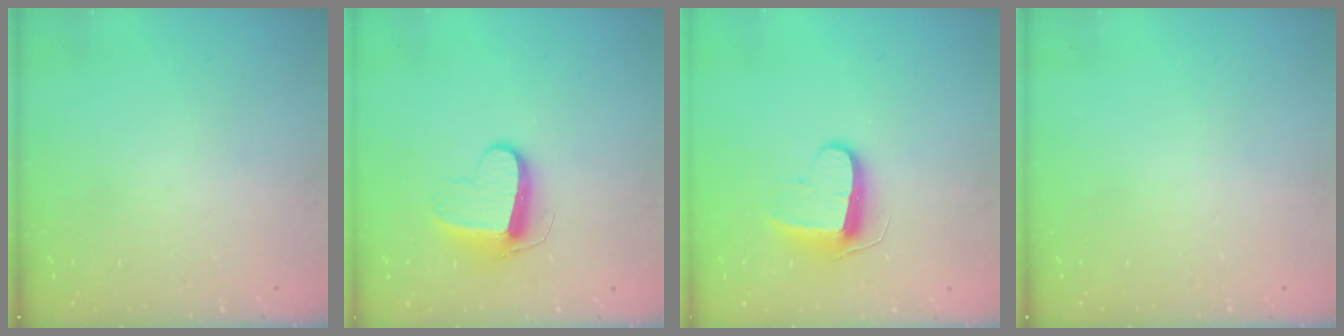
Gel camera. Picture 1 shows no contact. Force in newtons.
{"total": 9.4, "press": 9.4, "slide": 0.2}
{"total": 9.7, "press": 9.7, "slide": 0.4}
{"total": 0.0}